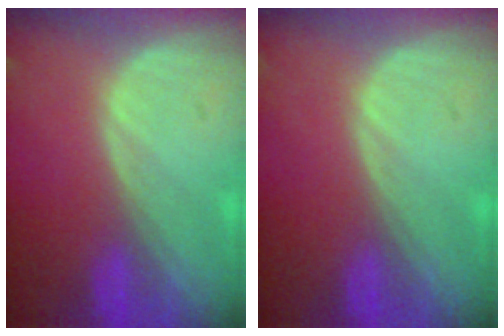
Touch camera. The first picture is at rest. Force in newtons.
{"total": 0.0}